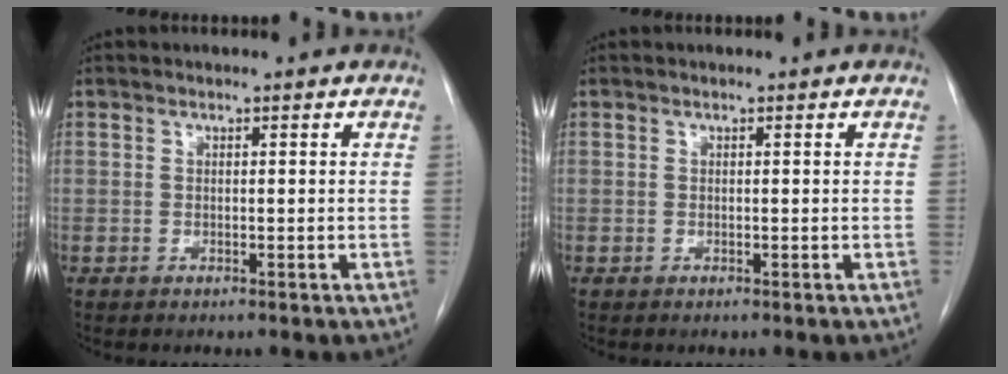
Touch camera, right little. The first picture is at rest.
{"total": 0.0}